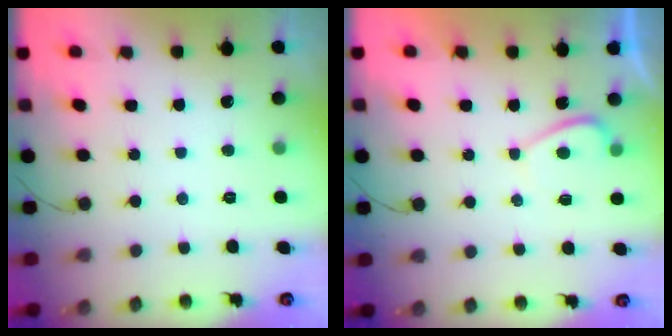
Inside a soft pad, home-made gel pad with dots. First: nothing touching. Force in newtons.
{"total": 2.3, "press": 2.2, "slide": 0.8}